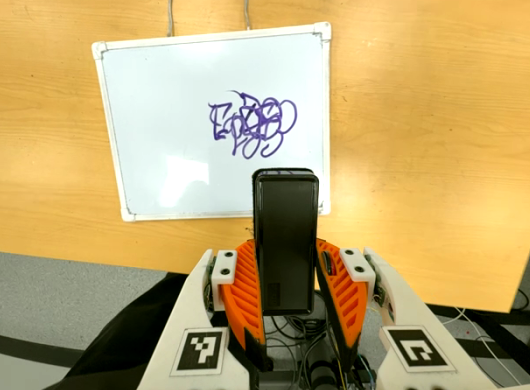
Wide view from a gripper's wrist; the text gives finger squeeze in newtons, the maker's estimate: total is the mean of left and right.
{"total": 3.9, "left": 2.6, "right": 5.3}